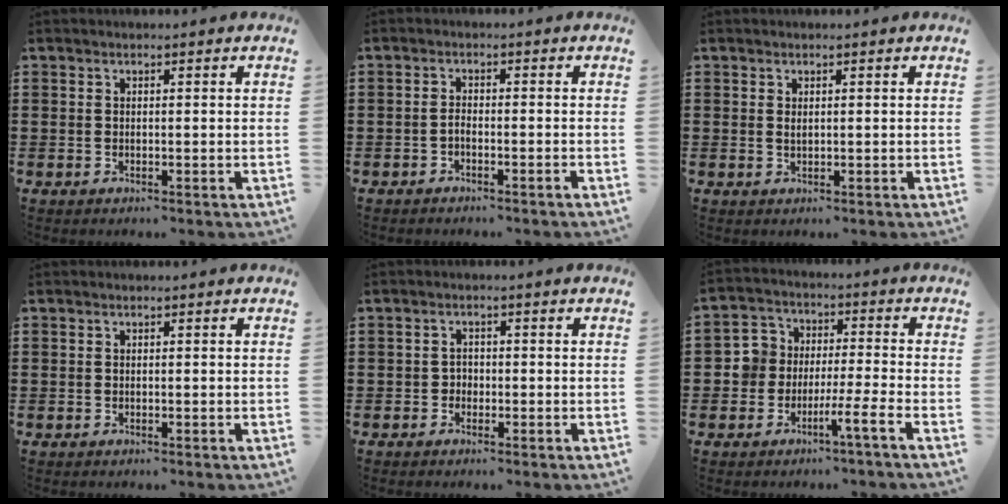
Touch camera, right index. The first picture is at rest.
{"total": 1.3, "force": [-1.0, 0.1, 0.7], "torque": [-0.015, -0.001, -0.019]}
{"total": 0.9, "force": [0.5, 0.4, 0.7], "torque": [-0.015, 0.001, 0.009]}
{"total": 0.0}
{"total": 1.4, "force": [-0.6, 1.1, 0.4], "torque": [-0.012, 0.001, -0.015]}
{"total": 4.1, "force": [-3.5, 1.5, 1.4], "torque": [-0.048, 0.001, -0.076]}